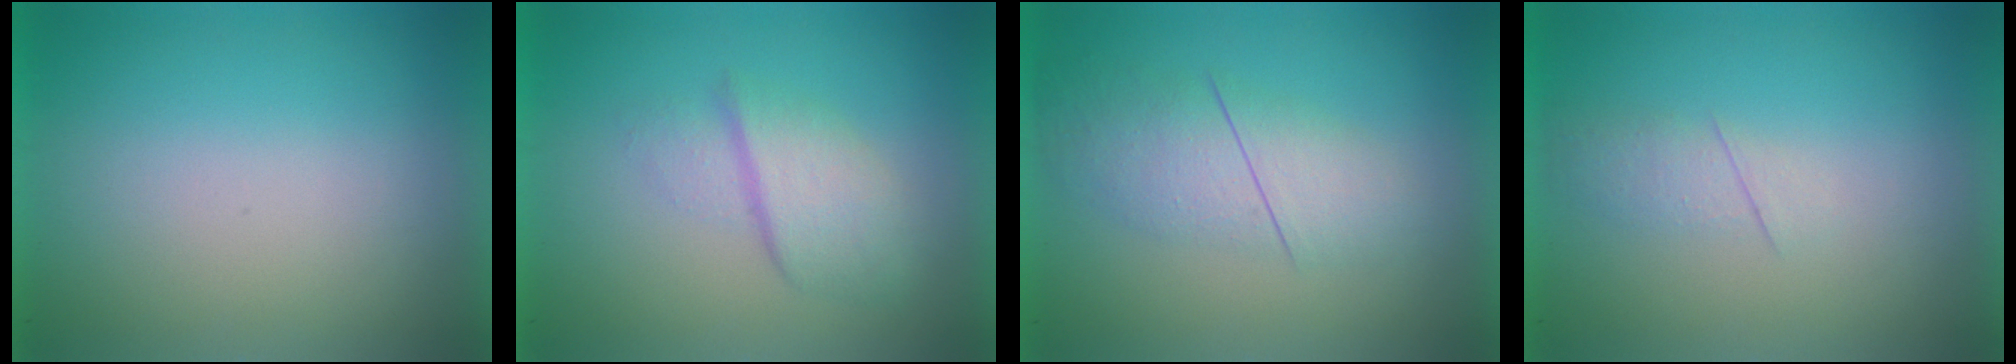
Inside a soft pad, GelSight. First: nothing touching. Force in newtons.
{"total": 2.7}
{"total": 2.8}
{"total": 2.1}